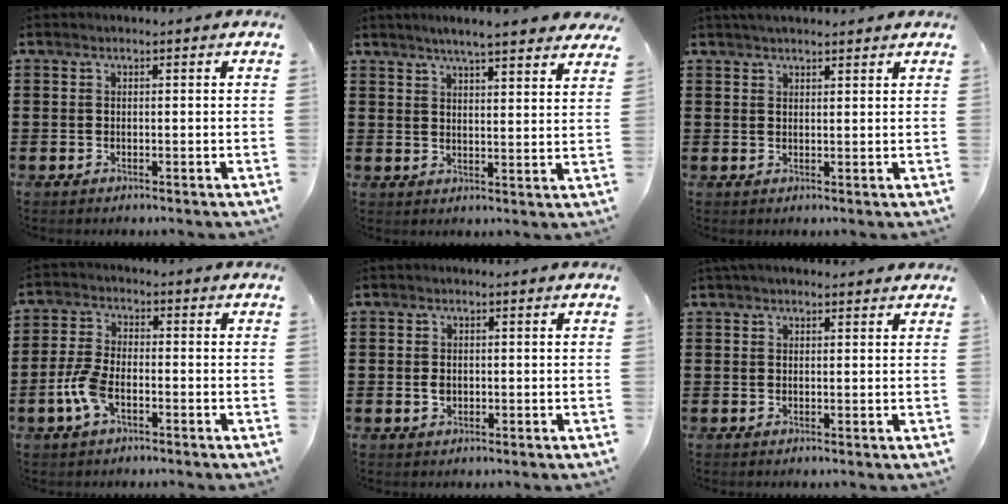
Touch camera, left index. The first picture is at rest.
{"total": 4.9, "force": [4.5, 0.0, 2.0], "torque": [-0.053, -0.013, 0.078]}
{"total": 2.1, "force": [1.9, 0.3, 0.8], "torque": [-0.019, 0.003, 0.037]}
{"total": 5.9, "force": [-2.3, 2.7, 4.7], "torque": [-0.112, -0.002, -0.047]}
{"total": 1.6, "force": [-0.1, 1.1, 1.1], "torque": [-0.024, 0.006, -0.002]}
{"total": 1.6, "force": [1.3, 0.6, 0.7], "torque": [-0.017, 0.005, 0.025]}